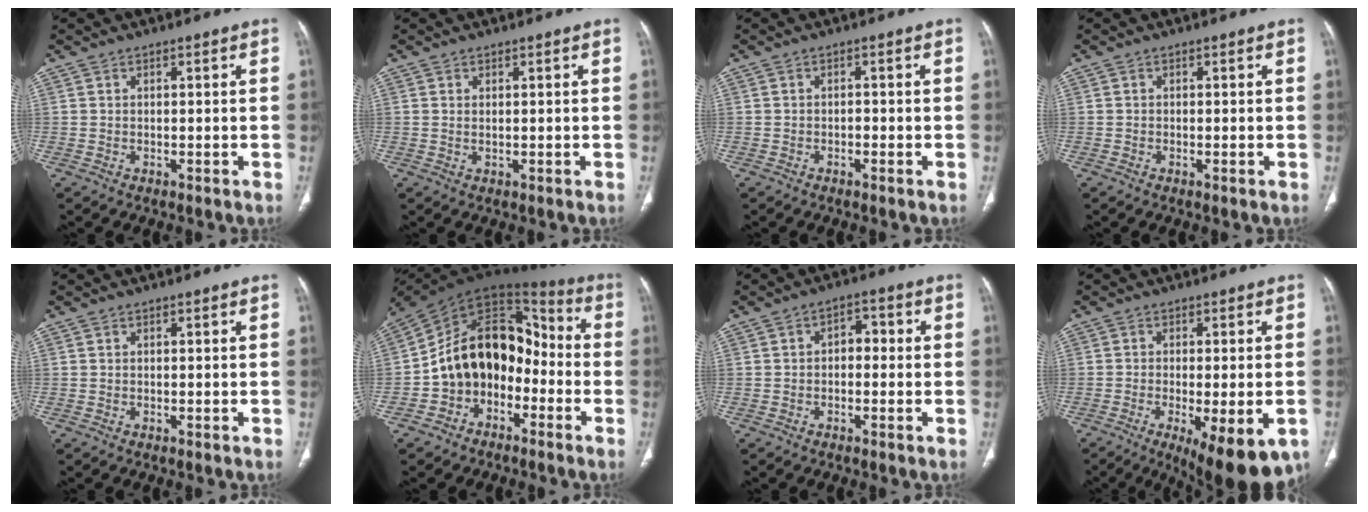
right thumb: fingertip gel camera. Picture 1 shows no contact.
{"total": 0.8, "force": [0.3, 0.3, 0.7], "torque": [-0.017, -0.001, 0.008]}
{"total": 0.9, "force": [-0.4, 0.5, 0.6], "torque": [-0.009, 0.001, -0.009]}
{"total": 0.6, "force": [-0.2, 0.2, 0.5], "torque": [-0.014, -0.002, -0.003]}
{"total": 0.0}
{"total": 17.3, "force": [-4.4, 12.7, 10.8], "torque": [-0.138, 0.088, -0.082]}
{"total": 3.8, "force": [-0.1, 2.5, 2.8], "torque": [-0.025, 0.018, -0.012]}
{"total": 14.7, "force": [-6.6, 4.9, 12.1], "torque": [-0.153, -0.009, -0.087]}